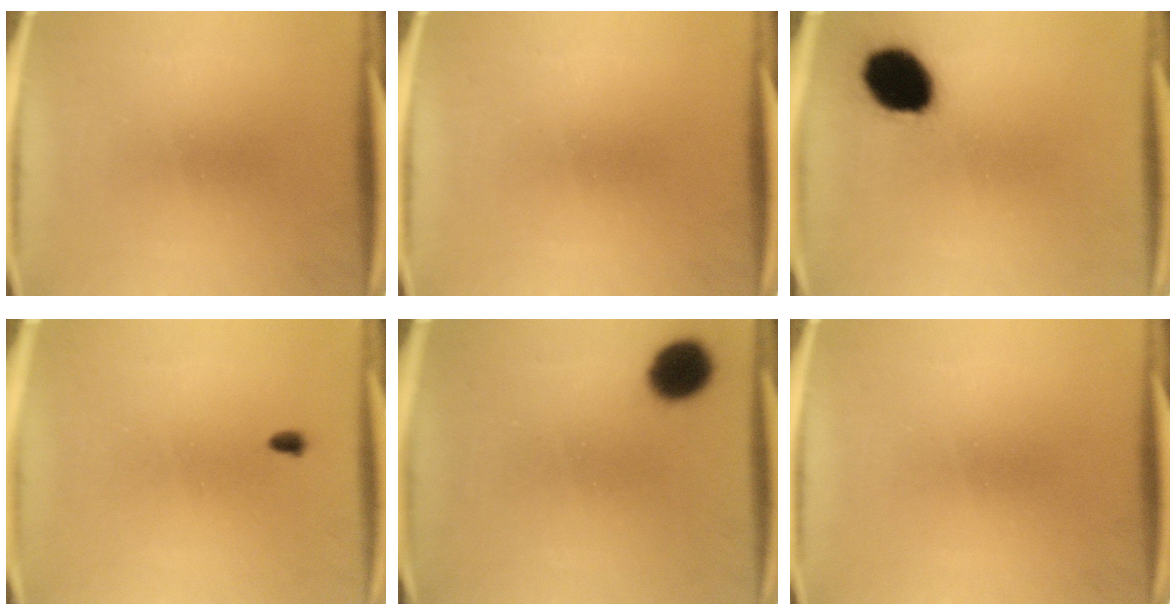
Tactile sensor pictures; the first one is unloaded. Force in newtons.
{"total": 0.0}
{"total": 14.2}
{"total": 1.0}
{"total": 9.2}
{"total": 0.0}